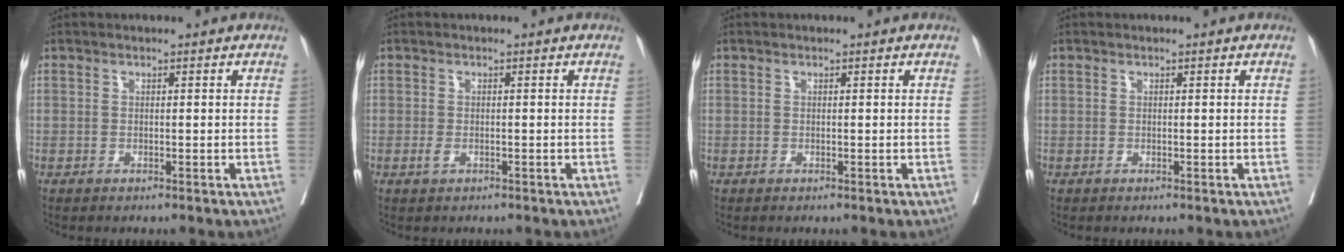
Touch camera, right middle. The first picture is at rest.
{"total": 1.1, "force": [-0.4, 0.5, 0.8], "torque": [-0.019, -0.002, -0.004]}
{"total": 0.0}
{"total": 0.0}